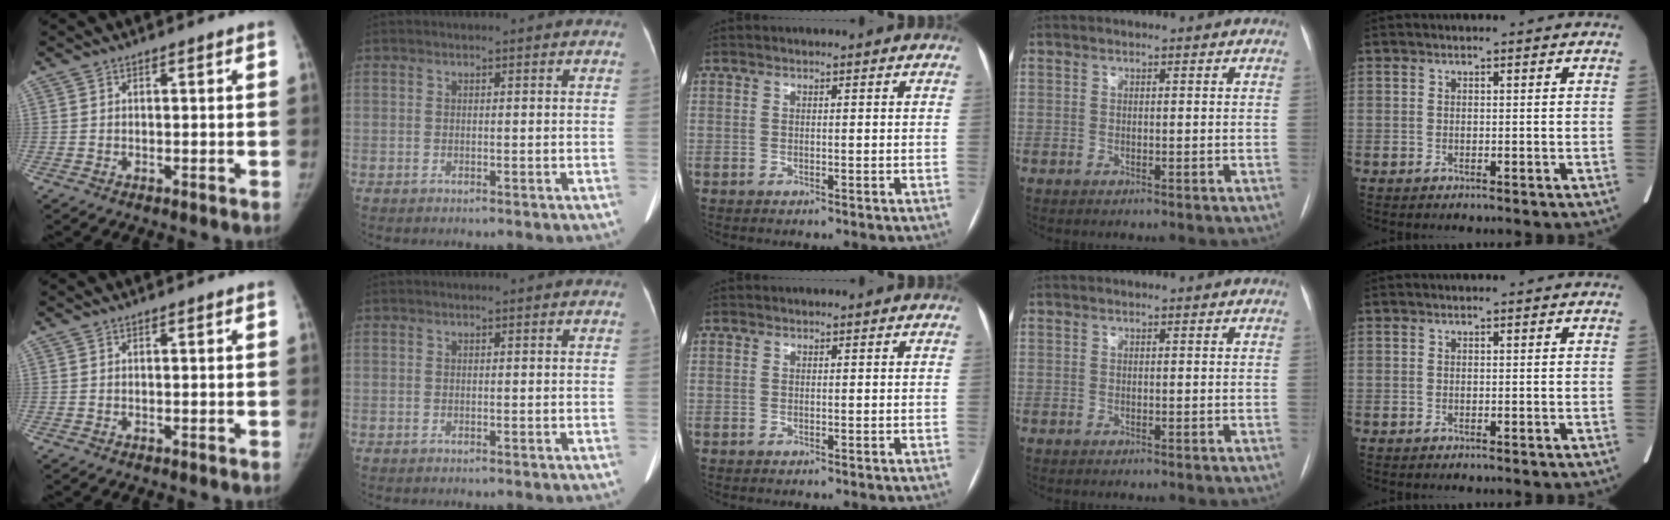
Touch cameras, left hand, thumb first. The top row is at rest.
{"middle": {"total": 2.6, "force": [-1.0, -1.9, -1.4], "torque": [0.041, -0.015, -0.019]}}